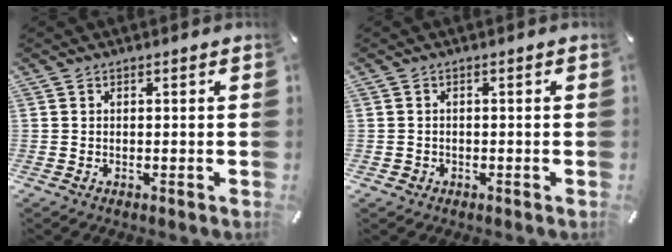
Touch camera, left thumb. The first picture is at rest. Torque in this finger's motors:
{"motor_torque": [-0.11, -0.17, -0.18, 0.14, -0.02]}